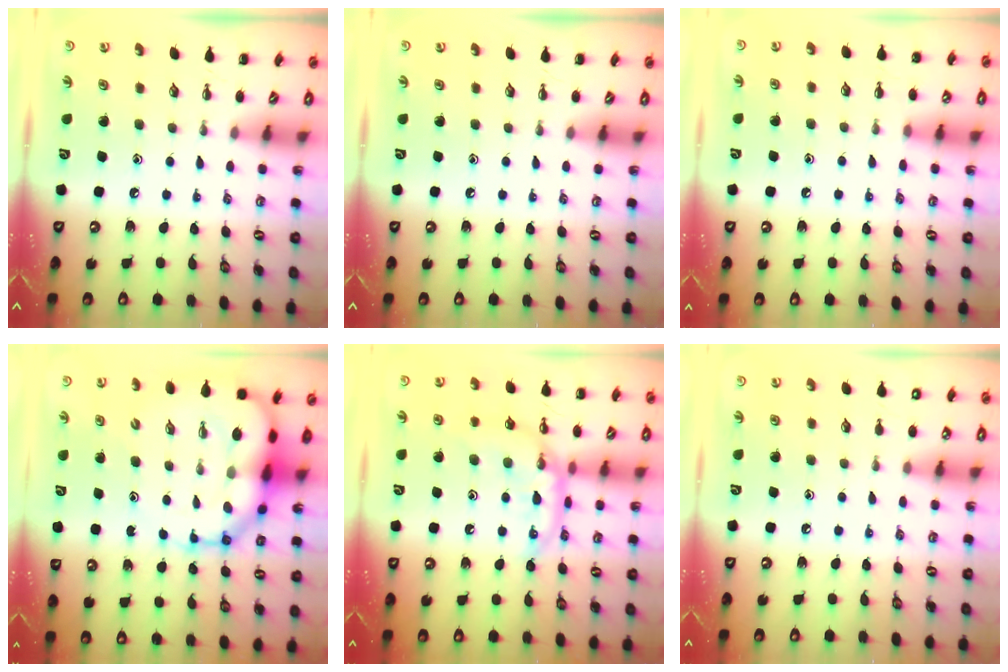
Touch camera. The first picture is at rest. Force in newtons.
{"total": 0.0}
{"total": 7.5, "press": 7.1, "slide": 2.3}
{"total": 15.5, "press": 15.0, "slide": 4.1}
{"total": 14.8, "press": 14.7, "slide": 1.3}
{"total": 7.0, "press": 6.8, "slide": 1.8}